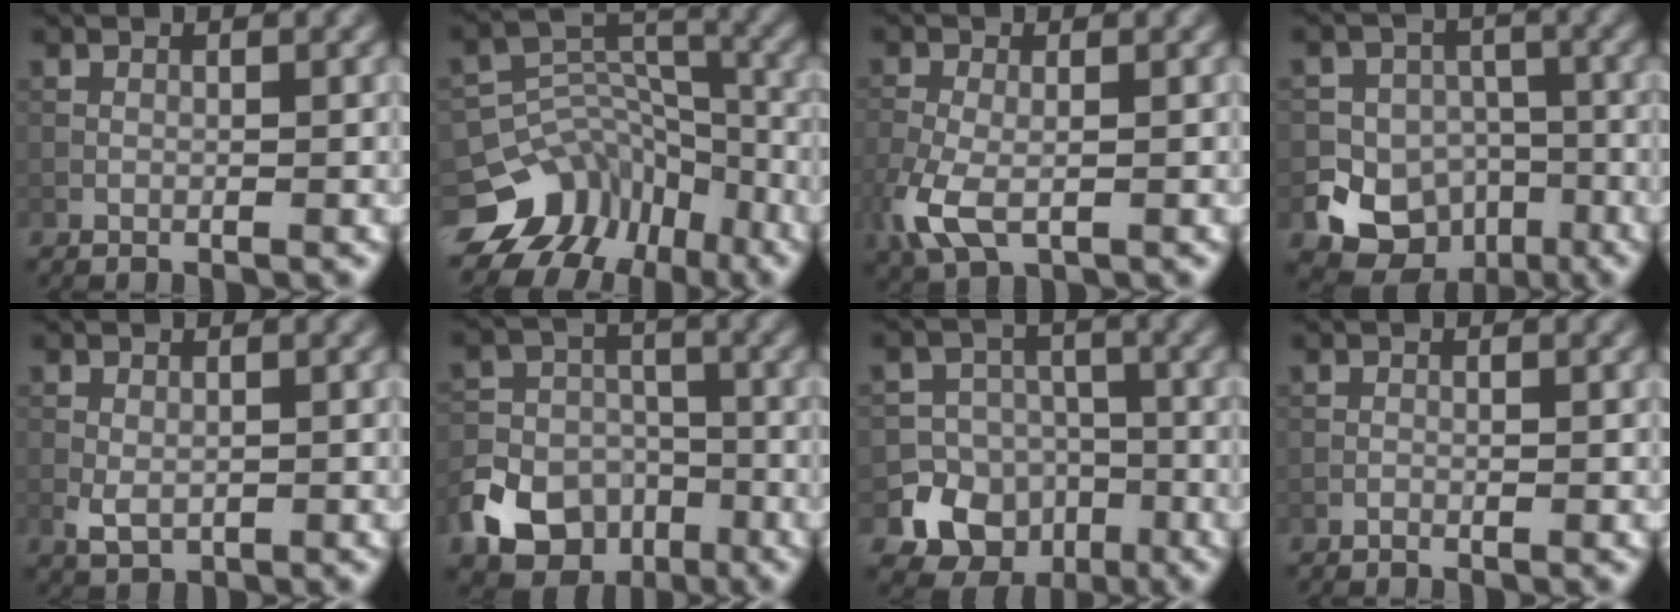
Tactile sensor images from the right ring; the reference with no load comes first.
{"total": 9.1, "force": [-5.8, 6.4, 2.8], "torque": [-0.036, 0.024, -0.095]}
{"total": 4.8, "force": [-1.7, 2.6, 3.6], "torque": [-0.097, -0.013, -0.039]}
{"total": 12.4, "force": [-6.2, 10.5, 2.5], "torque": [-0.035, -0.033, -0.108]}
{"total": 2.0, "force": [-0.3, 1.4, 1.4], "torque": [-0.029, -0.005, -0.003]}
{"total": 9.8, "force": [-5.0, 7.4, 3.9], "torque": [-0.061, -0.016, -0.111]}
{"total": 11.0, "force": [-4.7, 9.7, 2.1], "torque": [-0.022, -0.029, -0.095]}
{"total": 0.0}